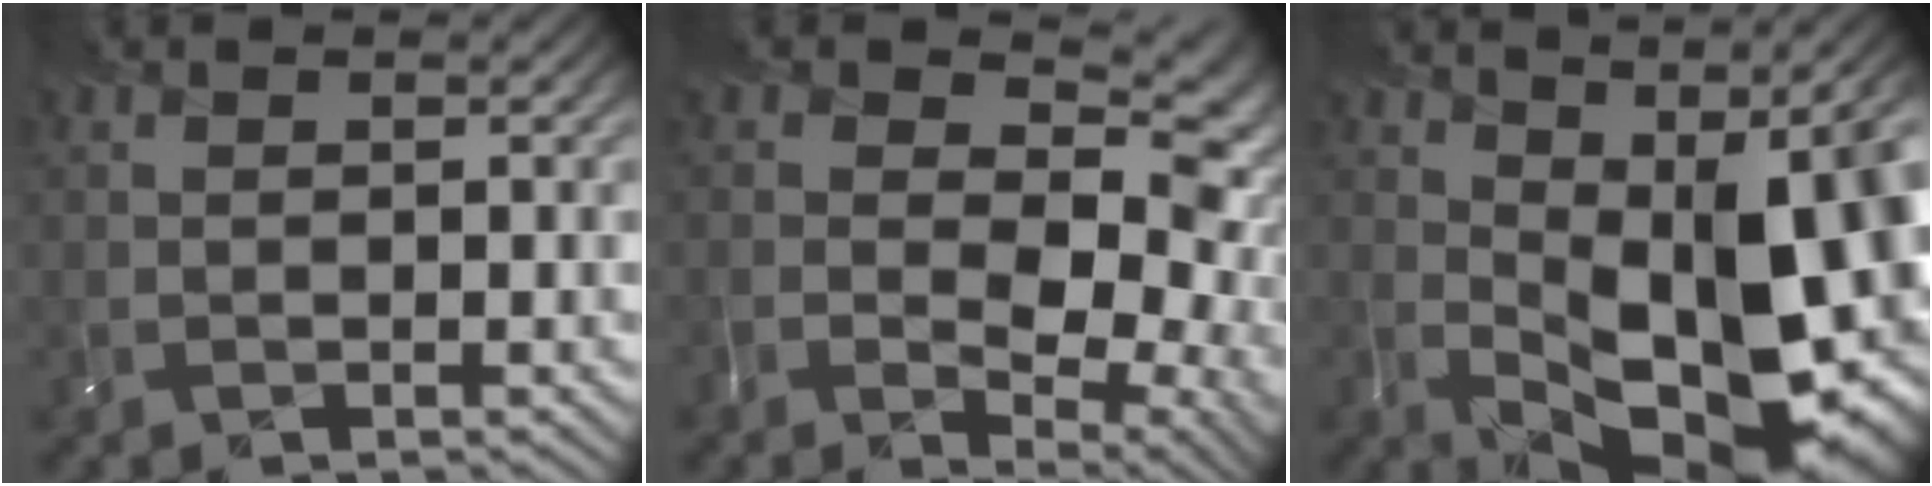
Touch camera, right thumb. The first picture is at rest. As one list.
[{"total": 12.2, "force": [-1.2, 7.3, 9.6], "torque": [-0.139, -0.023, 0.000]}, {"total": 15.5, "force": [1.2, 6.3, 14.1], "torque": [-0.198, -0.011, 0.045]}]